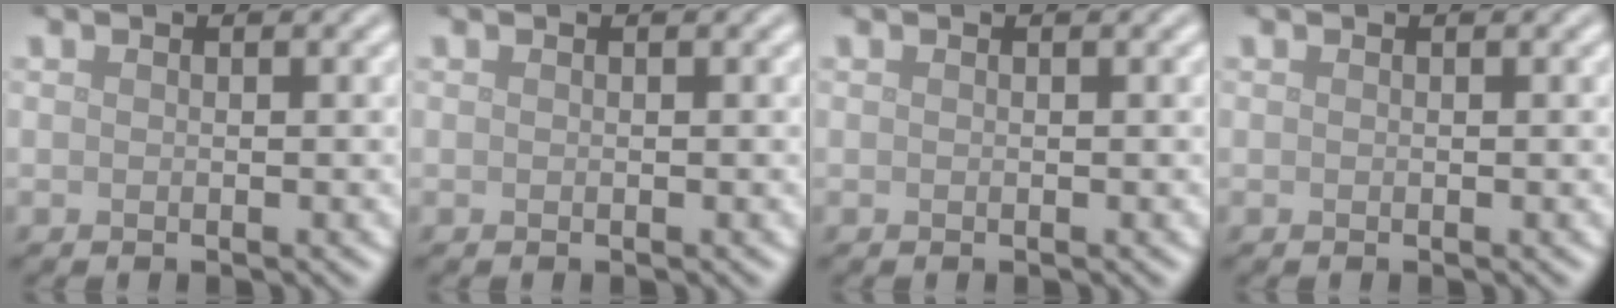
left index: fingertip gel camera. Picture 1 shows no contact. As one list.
[{"total": 0.0}, {"total": 0.0}, {"total": 0.0}]